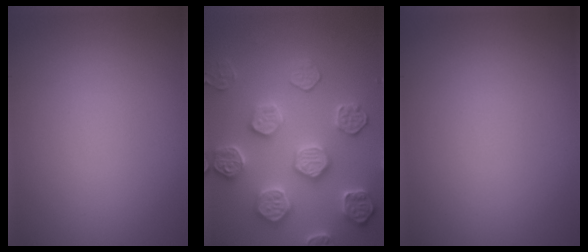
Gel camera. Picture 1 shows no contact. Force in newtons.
{"total": 5.6, "press": 5.5, "slide": 1.2}
{"total": 0.0}